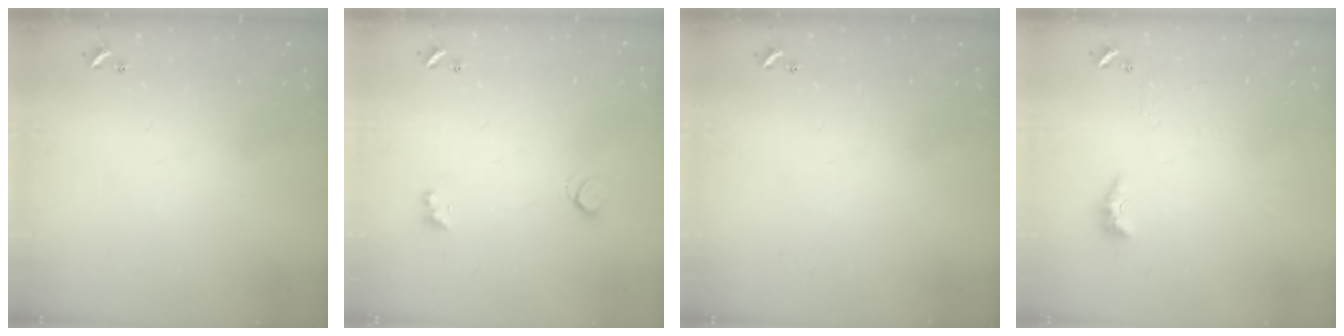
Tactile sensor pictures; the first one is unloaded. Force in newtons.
{"total": 1.8, "press": 1.8, "slide": 0.5}
{"total": 0.0}
{"total": 3.0, "press": 2.9, "slide": 0.7}